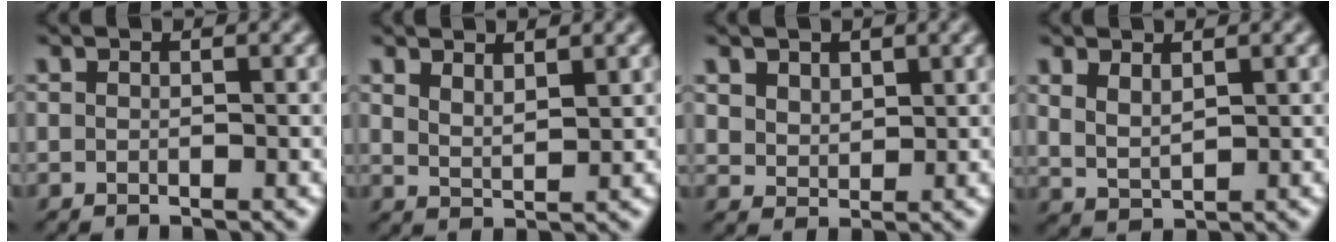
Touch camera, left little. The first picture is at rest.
{"total": 2.0, "force": [1.6, 0.5, 1.2], "torque": [-0.027, -0.003, 0.032]}
{"total": 2.3, "force": [1.4, 1.5, 0.9], "torque": [-0.032, -0.006, 0.035]}
{"total": 2.2, "force": [1.3, 1.0, 1.5], "torque": [-0.039, -0.003, 0.031]}